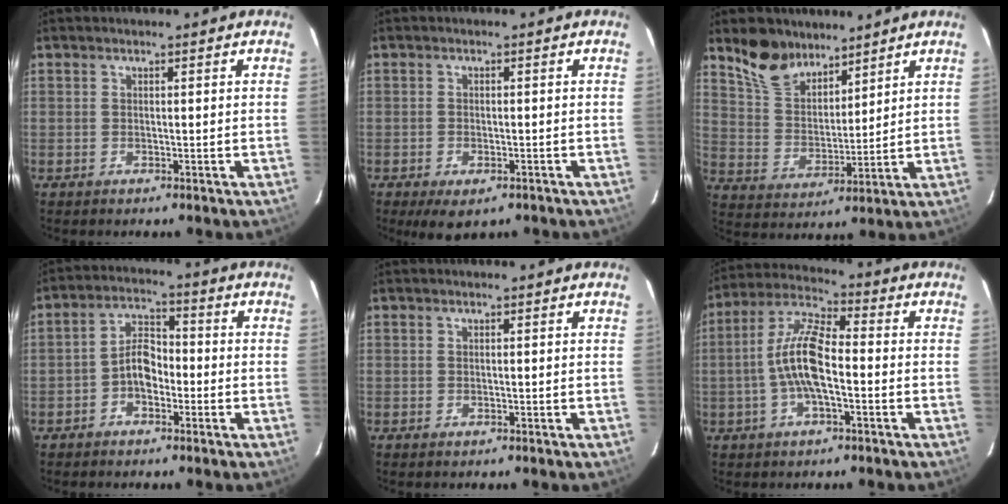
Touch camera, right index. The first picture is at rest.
{"total": 5.1, "force": [-3.1, 2.5, 3.1], "torque": [-0.065, -0.018, -0.047]}
{"total": 10.3, "force": [8.1, 5.1, 3.9], "torque": [-0.079, 0.015, 0.161]}
{"total": 5.4, "force": [-2.1, 3.5, 3.7], "torque": [-0.068, 0.019, -0.036]}
{"total": 0.0}
{"total": 10.5, "force": [-2.1, 3.3, 9.7], "torque": [-0.207, 0.011, -0.042]}